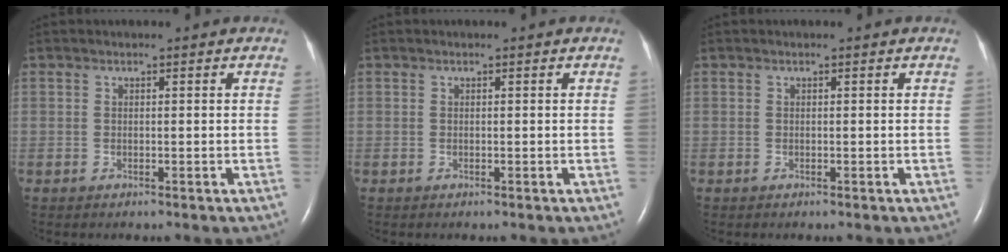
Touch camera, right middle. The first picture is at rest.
{"total": 0.0}
{"total": 0.0}